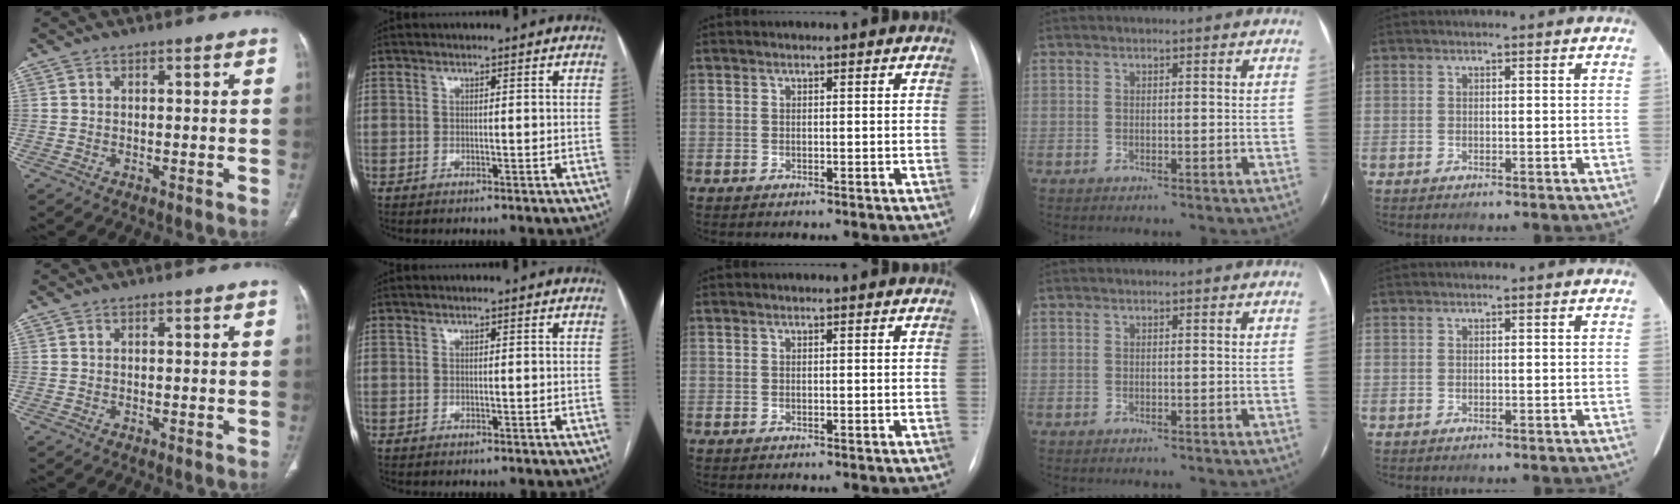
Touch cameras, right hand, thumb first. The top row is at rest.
{}